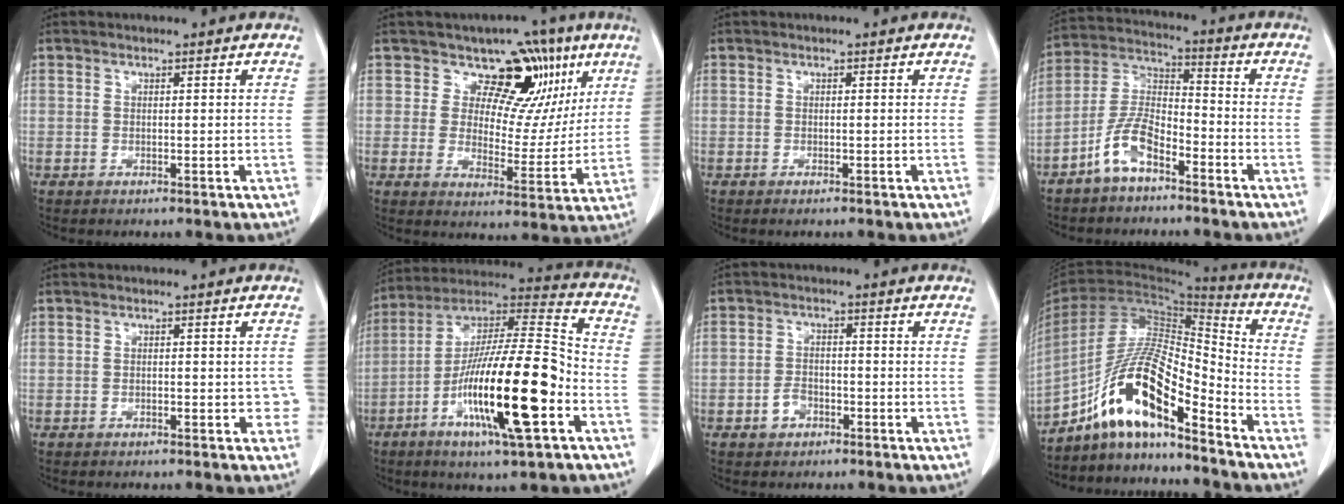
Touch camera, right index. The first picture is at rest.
{"total": 10.8, "force": [6.5, 7.1, 4.8], "torque": [-0.043, 0.004, 0.082]}
{"total": 0.6, "force": [-0.5, 0.0, 0.4], "torque": [-0.010, -0.001, -0.007]}
{"total": 8.2, "force": [-5.2, 3.0, 5.6], "torque": [-0.133, 0.012, -0.107]}
{"total": 3.1, "force": [-0.9, 1.6, 2.5], "torque": [-0.015, 0.009, -0.008]}
{"total": 21.8, "force": [-7.4, 2.5, 20.4], "torque": [-0.366, -0.011, -0.127]}
{"total": 3.0, "force": [-1.6, 2.1, 1.4], "torque": [-0.027, 0.006, -0.025]}
{"total": 14.8, "force": [-10.2, 2.3, 10.5], "torque": [-0.199, 0.017, -0.183]}